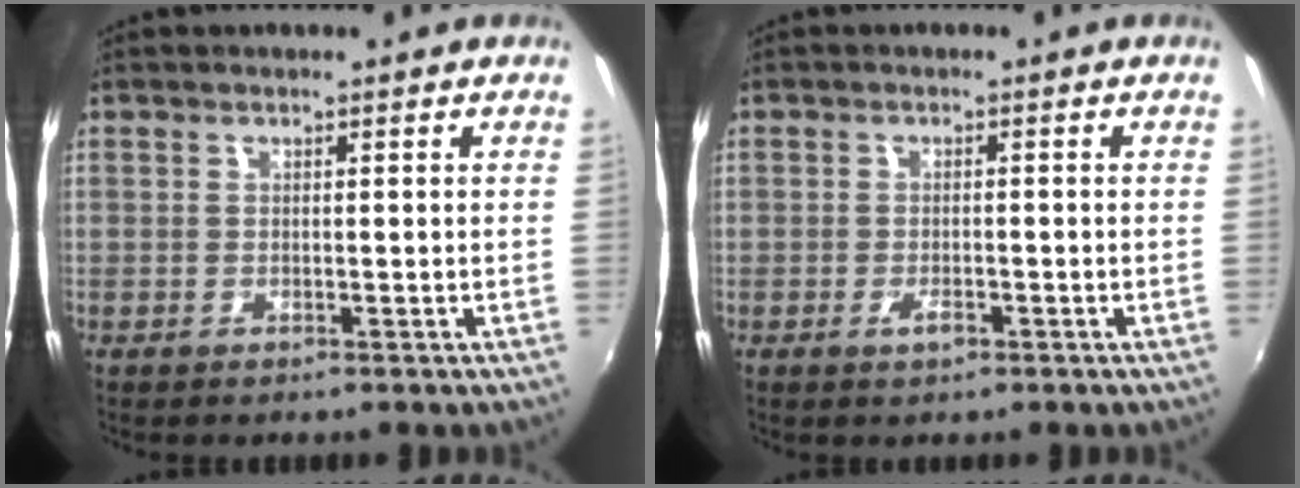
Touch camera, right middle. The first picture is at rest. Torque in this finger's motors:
{"motor_torque": [0.00, -0.17, -0.15, -0.02]}